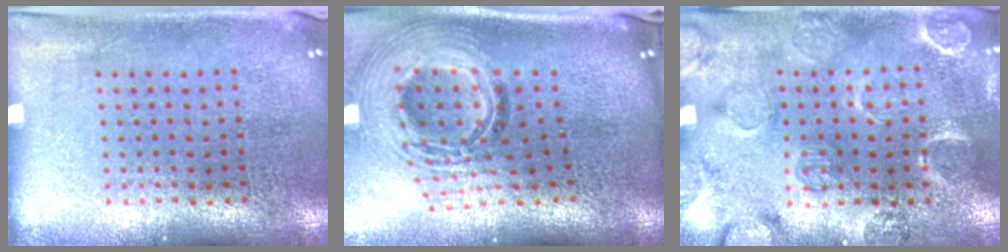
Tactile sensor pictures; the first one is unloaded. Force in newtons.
{"total": 2.3, "press": 1.8, "slide": 1.5}
{"total": 2.5, "press": 2.2, "slide": 1.2}